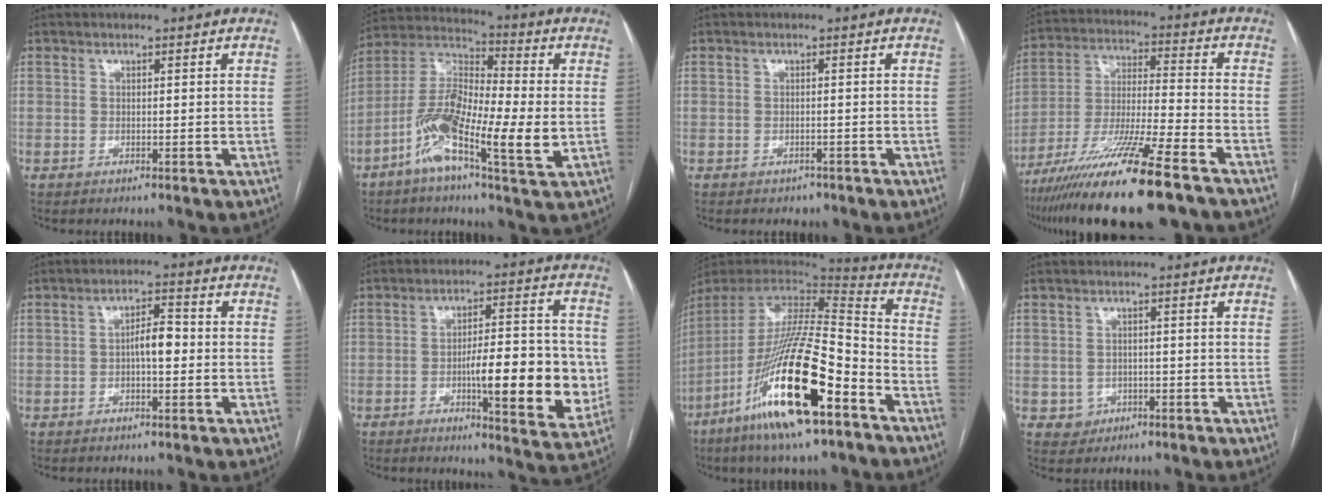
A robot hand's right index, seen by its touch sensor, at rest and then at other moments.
{"total": 14.7, "force": [-4.0, 3.2, 13.7], "torque": [-0.272, 0.004, -0.082]}
{"total": 1.5, "force": [-1.1, 0.9, 0.2], "torque": [-0.010, 0.001, -0.014]}
{"total": 18.7, "force": [-12.7, 0.6, 13.7], "torque": [-0.250, -0.044, -0.229]}
{"total": 4.2, "force": [-0.4, 1.4, 3.9], "torque": [-0.062, 0.014, -0.008]}
{"total": 14.8, "force": [-2.5, 3.3, 14.1], "torque": [-0.199, 0.006, -0.033]}
{"total": 25.5, "force": [-13.0, 4.1, 21.5], "torque": [-0.414, -0.053, -0.237]}
{"total": 3.0, "force": [-0.9, 2.8, 0.3], "torque": [0.005, 0.010, -0.007]}